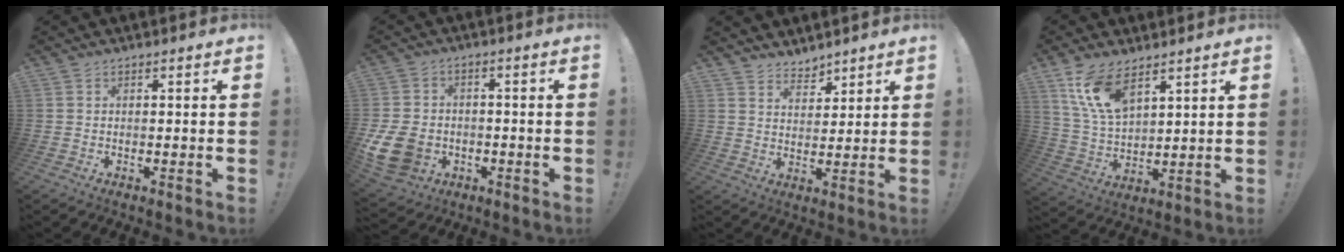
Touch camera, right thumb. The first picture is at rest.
{"total": 12.3, "force": [-3.5, 9.8, 6.6], "torque": [-0.125, 0.017, -0.061]}
{"total": 5.5, "force": [4.6, 2.9, 0.4], "torque": [-0.006, -0.039, 0.088]}
{"total": 12.4, "force": [8.2, 5.5, 7.5], "torque": [-0.156, -0.038, 0.157]}